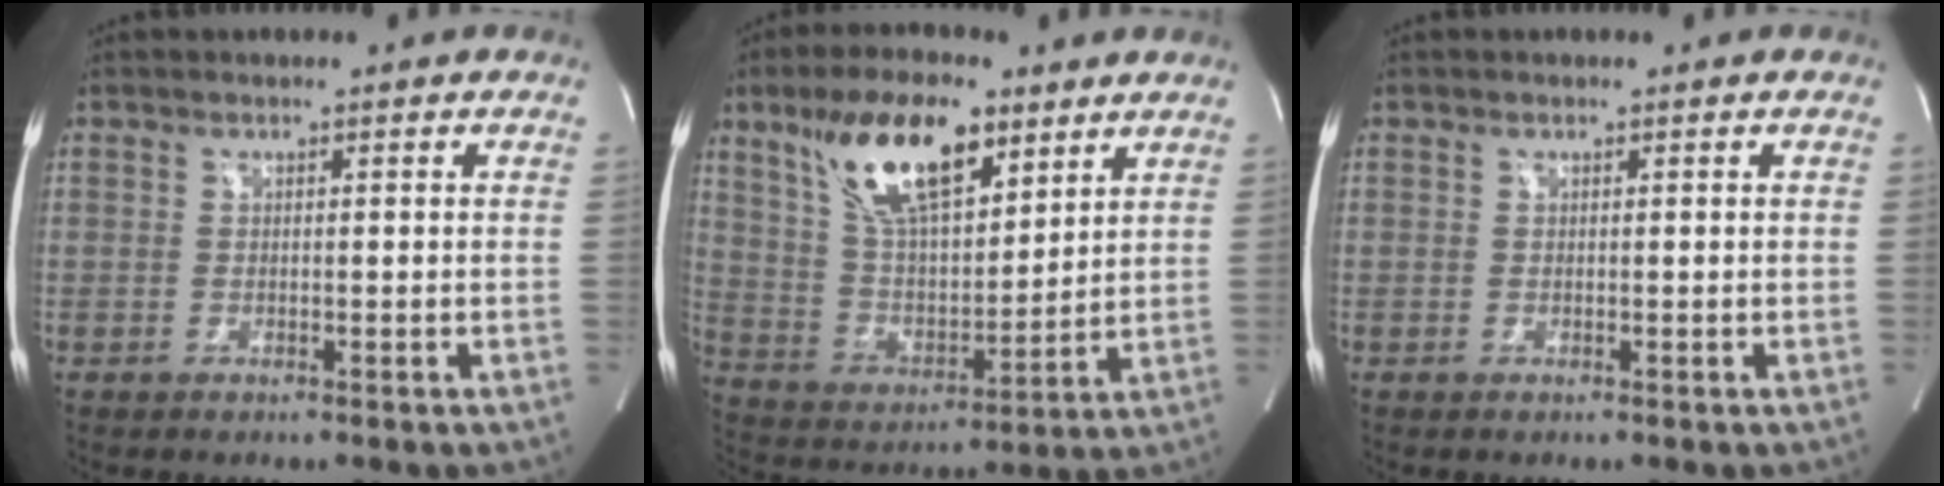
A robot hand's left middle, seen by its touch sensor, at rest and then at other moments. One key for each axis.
{"total": 16.1, "fx": 9.3, "fy": 5.7, "fz": 11.8, "tx": -0.220, "ty": 0.015, "tz": 0.174}
{"total": 0.0}